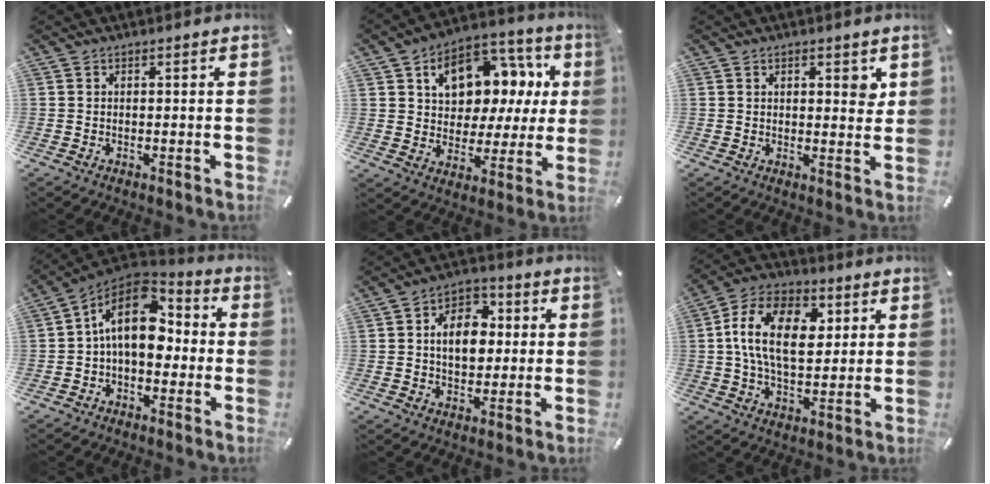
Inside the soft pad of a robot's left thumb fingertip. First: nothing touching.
{"total": 13.2, "force": [5.1, 9.8, 7.2], "torque": [-0.117, -0.023, 0.093]}
{"total": 3.7, "force": [1.9, 1.8, 2.7], "torque": [-0.024, -0.009, 0.025]}
{"total": 14.6, "force": [1.3, 9.4, 11.1], "torque": [-0.200, -0.002, 0.020]}
{"total": 9.8, "force": [0.6, 7.4, 6.4], "torque": [-0.112, 0.006, 0.005]}
{"total": 16.3, "force": [3.4, 10.4, 12.1], "torque": [-0.233, 0.010, 0.059]}